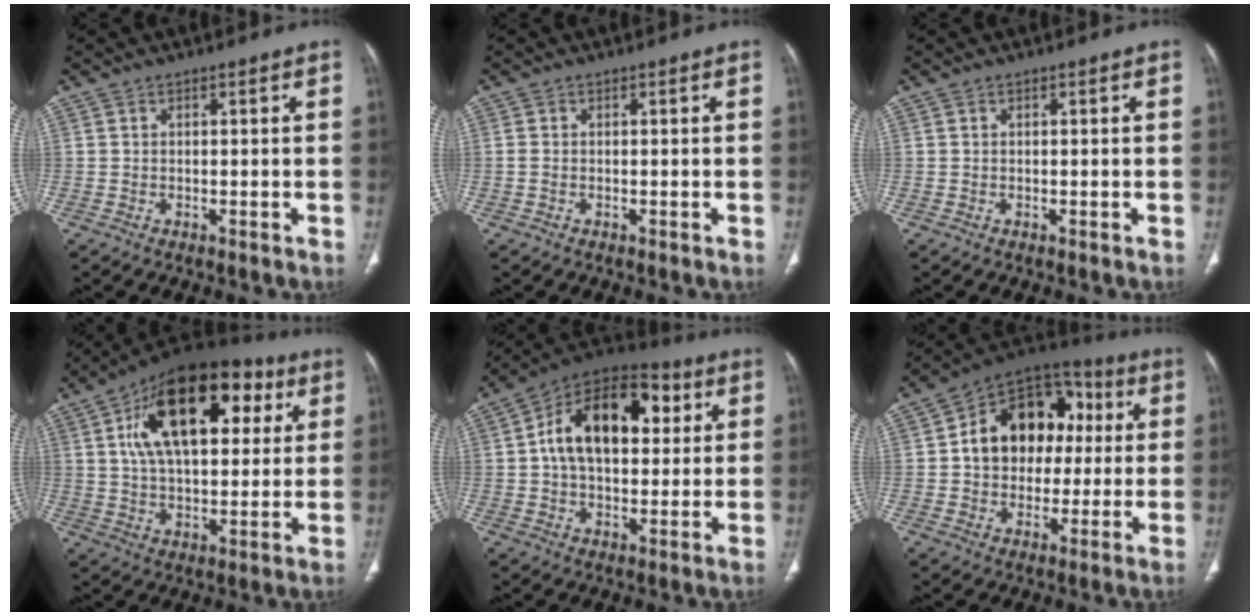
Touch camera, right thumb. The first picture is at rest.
{"total": 1.0, "force": [-0.1, 0.7, 0.8], "torque": [-0.026, 0.002, 0.000]}
{"total": 0.0}
{"total": 25.0, "force": [8.2, 13.1, 19.7], "torque": [-0.292, 0.011, 0.126]}
{"total": 19.9, "force": [4.3, 12.1, 15.2], "torque": [-0.213, 0.020, 0.059]}
{"total": 18.1, "force": [1.9, 13.7, 11.7], "torque": [-0.127, 0.032, 0.024]}